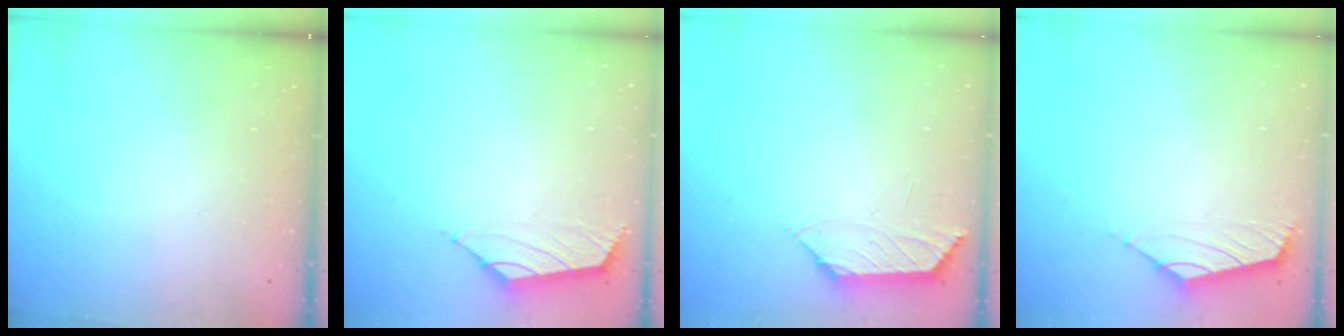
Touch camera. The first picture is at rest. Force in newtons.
{"total": 1.5, "press": 1.4, "slide": 0.6}
{"total": 1.2, "press": 1.2, "slide": 0.4}
{"total": 1.6, "press": 1.5, "slide": 0.7}